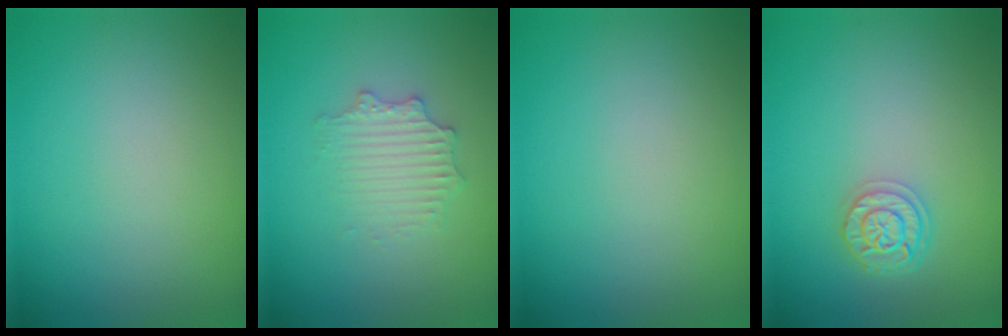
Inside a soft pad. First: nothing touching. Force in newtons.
{"total": 2.6, "press": 2.6, "slide": 0.4}
{"total": 0.0}
{"total": 2.3, "press": 1.9, "slide": 1.3}